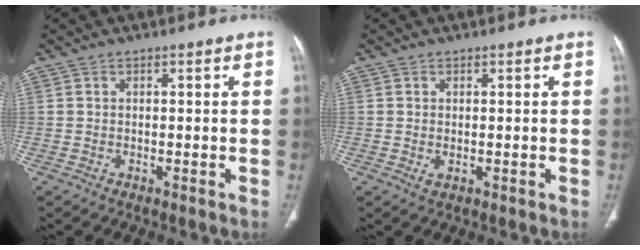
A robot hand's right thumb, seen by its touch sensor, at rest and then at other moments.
{"total": 1.3, "force": [-0.2, 0.7, 1.1], "torque": [-0.023, -0.004, 0.003]}